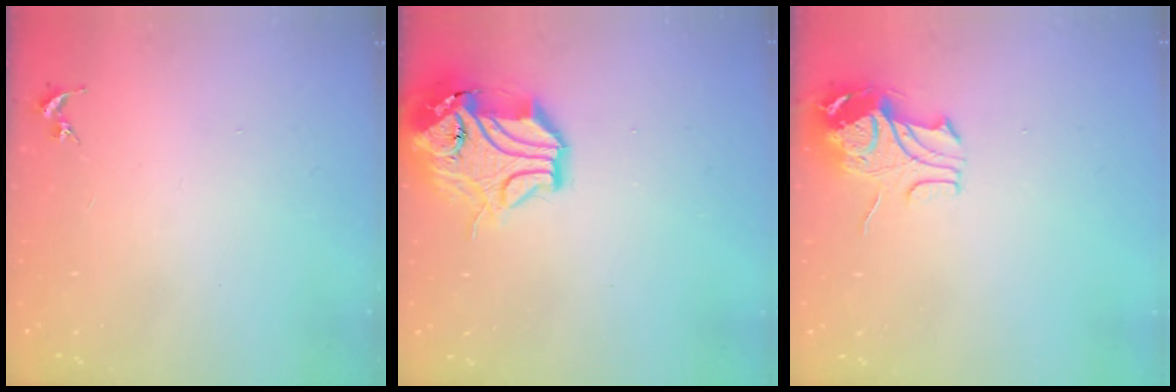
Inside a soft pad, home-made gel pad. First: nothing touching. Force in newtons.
{"total": 16.2, "press": 16.1, "slide": 2.2}
{"total": 9.6, "press": 9.5, "slide": 1.1}